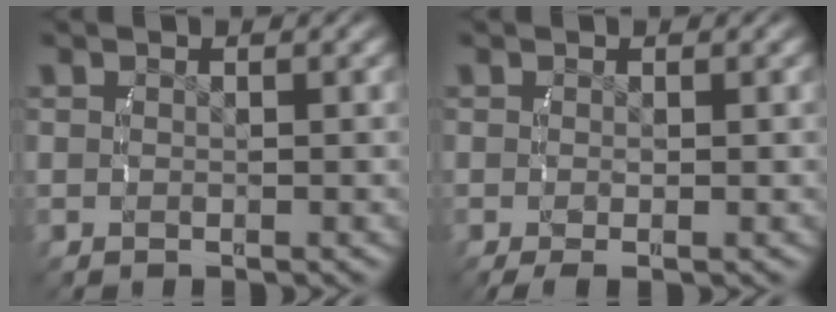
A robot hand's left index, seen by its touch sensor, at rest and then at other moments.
{"total": 1.0, "force": [-0.7, 0.2, 0.7], "torque": [-0.014, -0.010, -0.008]}